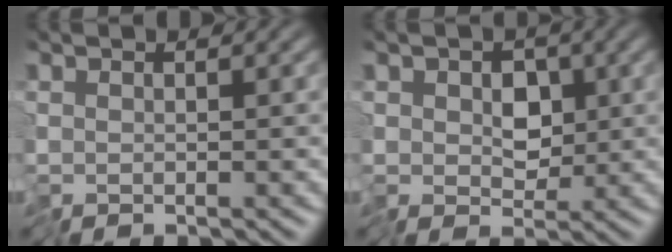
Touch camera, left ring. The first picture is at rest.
{"total": 3.3, "force": [-0.3, 2.5, 2.1], "torque": [-0.037, -0.004, -0.011]}